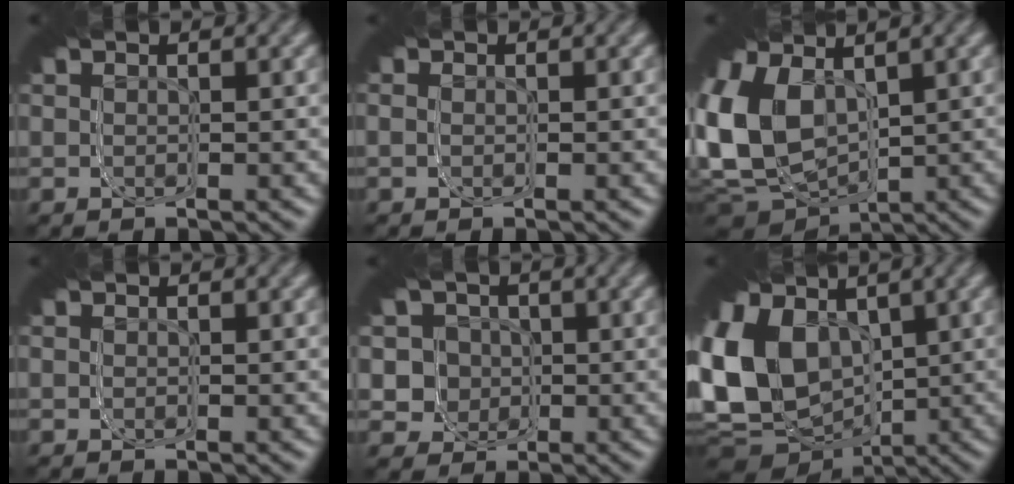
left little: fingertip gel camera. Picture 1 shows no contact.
{"total": 0.0}
{"total": 10.4, "force": [-1.7, 7.1, 7.3], "torque": [-0.127, -0.009, -0.028]}
{"total": 0.0}
{"total": 9.8, "force": [-0.4, 9.0, 3.8], "torque": [-0.085, -0.022, -0.015]}
{"total": 12.6, "force": [-1.7, 8.9, 8.8], "torque": [-0.152, -0.018, -0.031]}